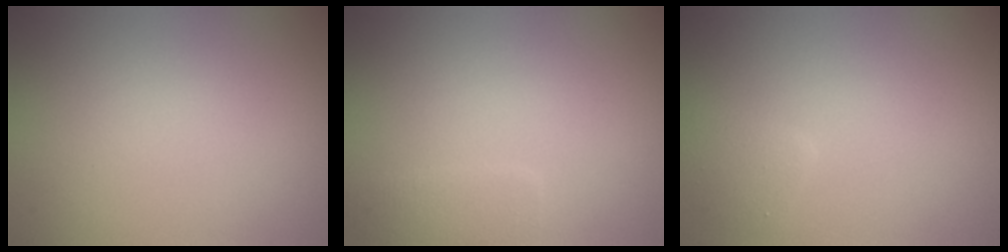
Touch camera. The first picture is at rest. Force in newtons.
{"total": 1.6, "press": 1.6, "slide": 0.0}
{"total": 1.4, "press": 1.4, "slide": 0.1}